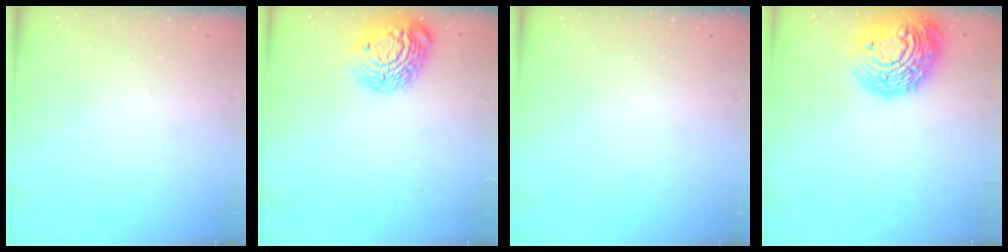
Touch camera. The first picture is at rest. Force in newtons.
{"total": 15.8, "press": 15.7, "slide": 1.3}
{"total": 0.0}
{"total": 21.7, "press": 21.6, "slide": 1.8}